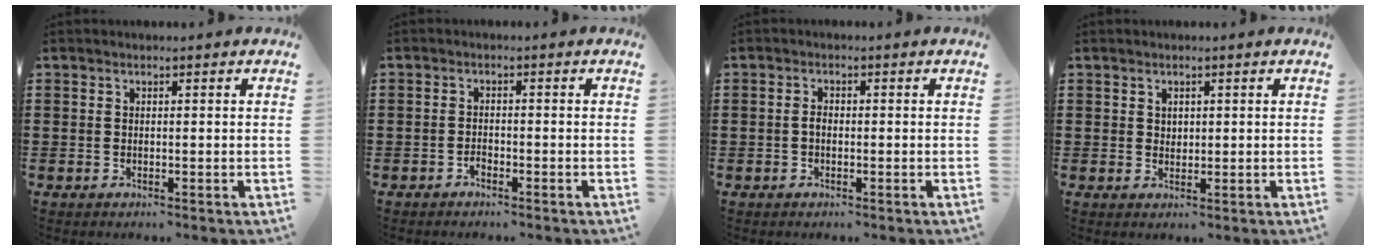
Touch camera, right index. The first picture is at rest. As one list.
[{"total": 1.2, "force": [-1.0, 0.5, 0.5], "torque": [-0.013, -0.002, -0.020]}, {"total": 1.4, "force": [-0.3, 0.8, 1.1], "torque": [-0.031, -0.001, -0.009]}, {"total": 1.4, "force": [0.9, 1.0, 0.3], "torque": [-0.008, 0.004, 0.017]}]